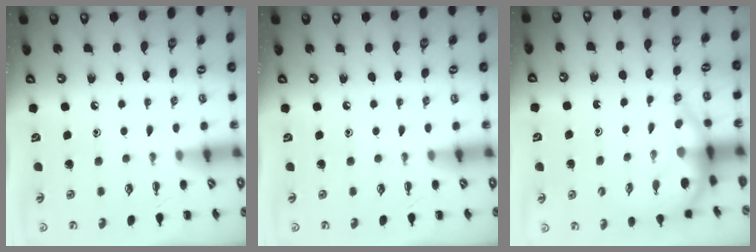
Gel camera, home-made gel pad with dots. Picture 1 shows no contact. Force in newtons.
{"total": 0.0}
{"total": 6.1, "press": 6.0, "slide": 0.8}